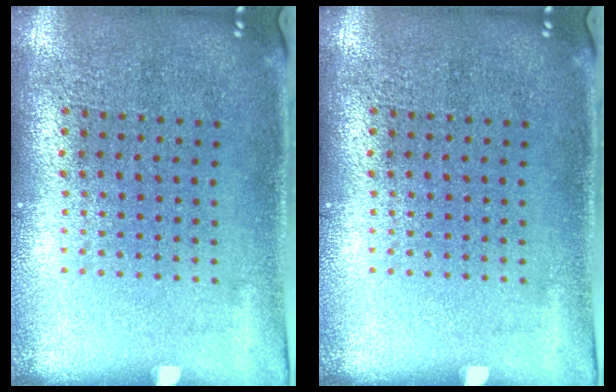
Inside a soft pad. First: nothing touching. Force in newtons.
{"total": 0.0}